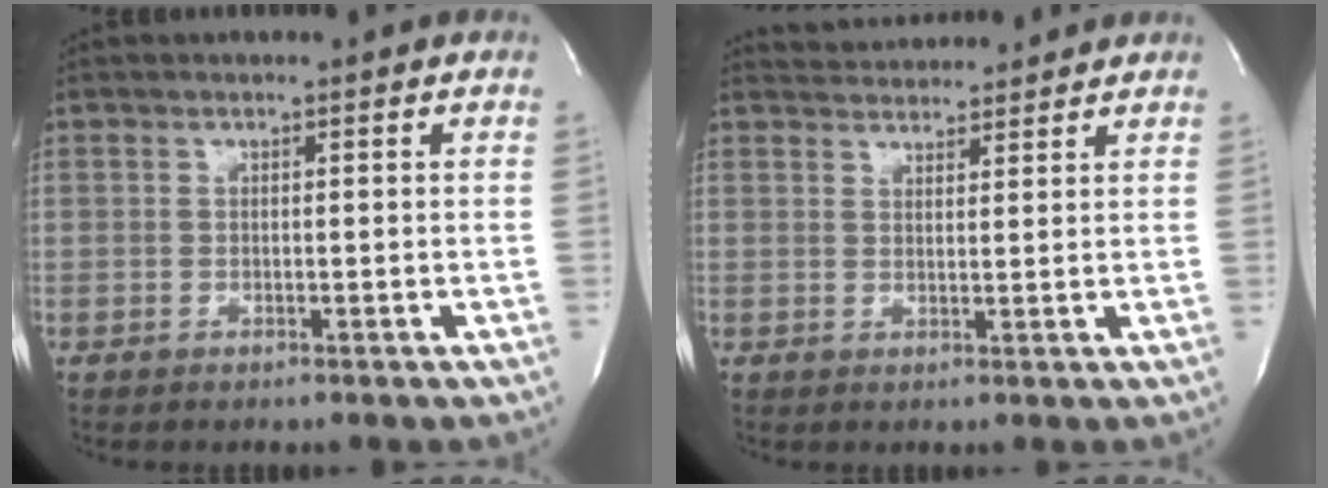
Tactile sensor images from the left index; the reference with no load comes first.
{"total": 6.1, "force": [6.0, 0.9, 0.7], "torque": [-0.013, 0.023, 0.084]}